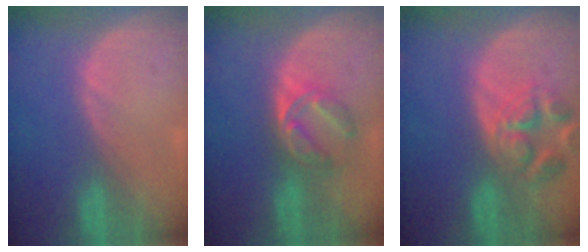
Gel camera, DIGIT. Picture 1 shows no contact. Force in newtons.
{"total": 5.8, "press": 5.5, "slide": 1.8}
{"total": 6.9, "press": 6.3, "slide": 2.7}